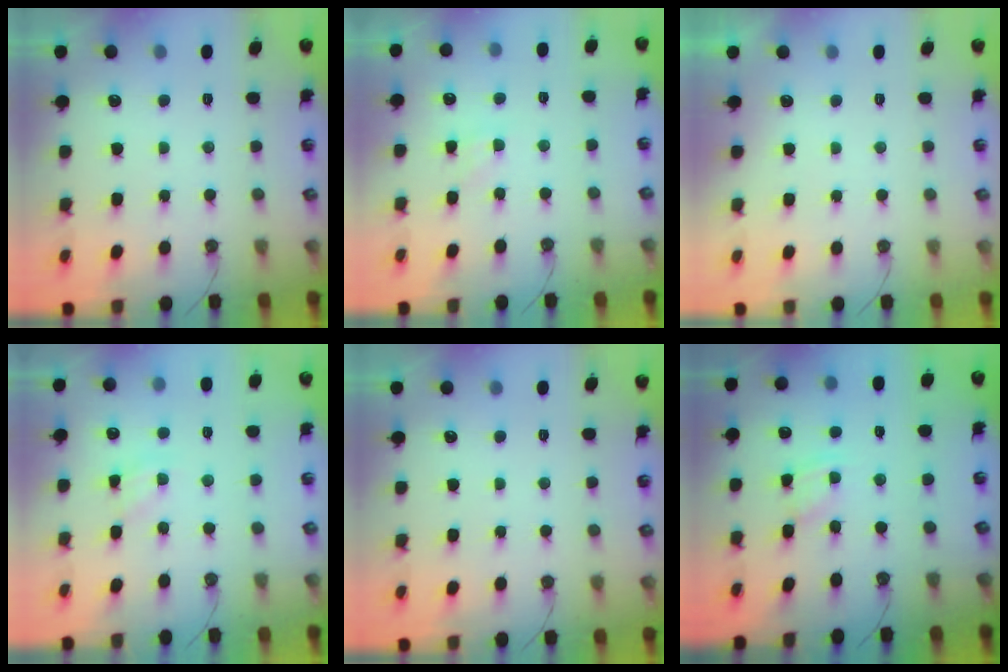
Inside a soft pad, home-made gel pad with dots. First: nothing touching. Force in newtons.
{"total": 4.6, "press": 4.5, "slide": 0.6}
{"total": 0.0}
{"total": 3.2, "press": 3.1, "slide": 0.5}
{"total": 0.0}
{"total": 2.6, "press": 2.6, "slide": 0.4}